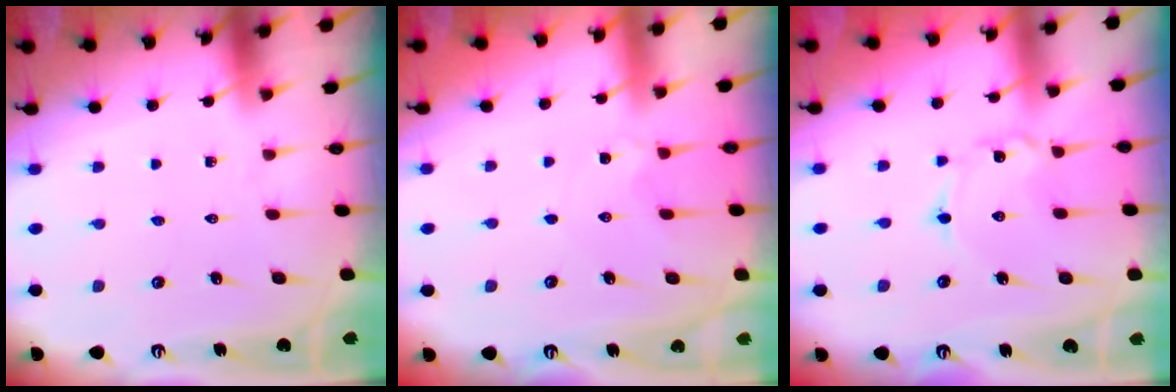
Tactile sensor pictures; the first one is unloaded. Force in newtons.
{"total": 2.7, "press": 2.7, "slide": 0.5}
{"total": 1.9, "press": 1.9, "slide": 0.2}